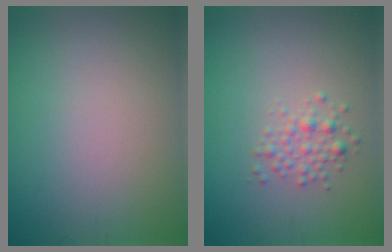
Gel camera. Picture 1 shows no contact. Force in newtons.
{"total": 1.7, "press": 1.7, "slide": 0.1}